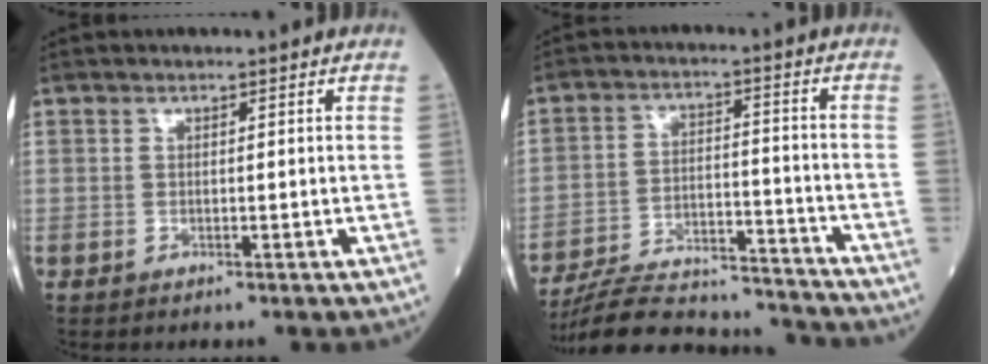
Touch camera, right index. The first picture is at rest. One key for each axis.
{"total": 17.8, "fx": -17.1, "fy": 2.5, "fz": 4.2, "tx": -0.089, "ty": 0.013, "tz": -0.260}